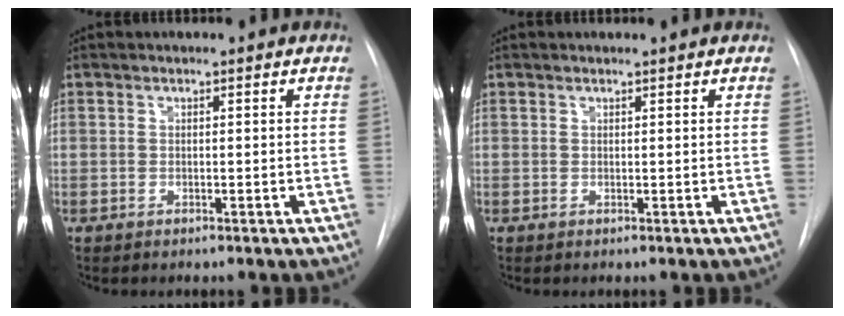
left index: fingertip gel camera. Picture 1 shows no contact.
{"total": 0.8, "force": [0.8, 0.0, 0.1], "torque": [-0.006, 0.003, 0.009]}